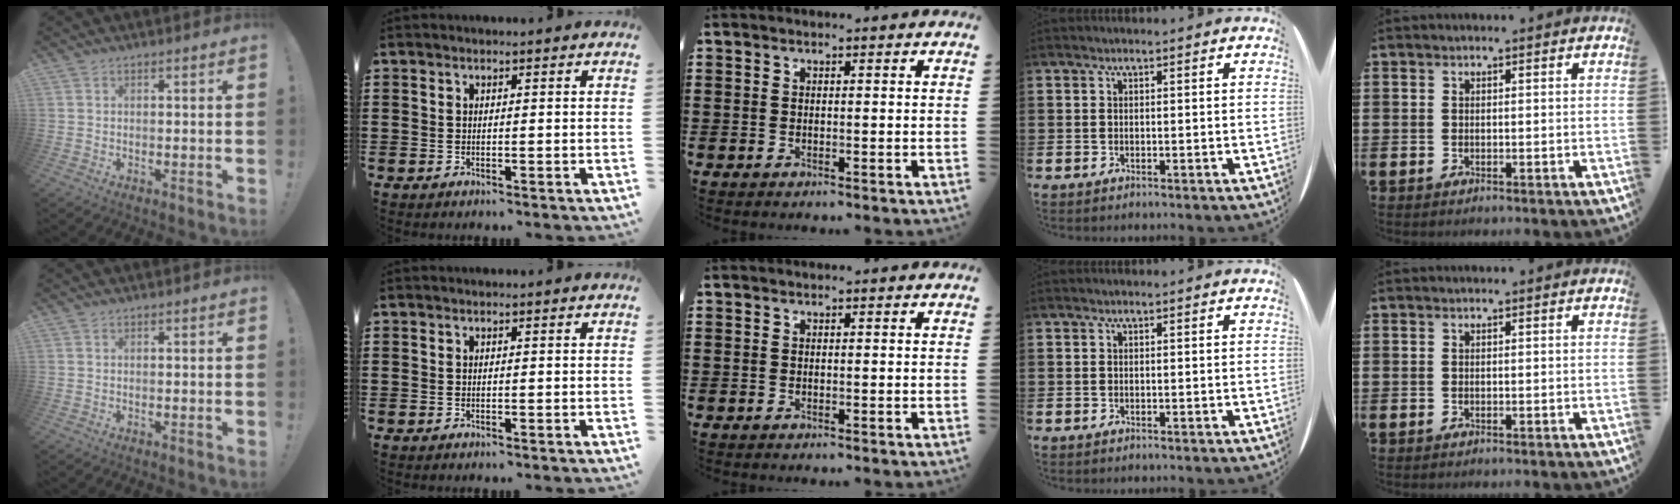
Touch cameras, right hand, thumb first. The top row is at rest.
{}